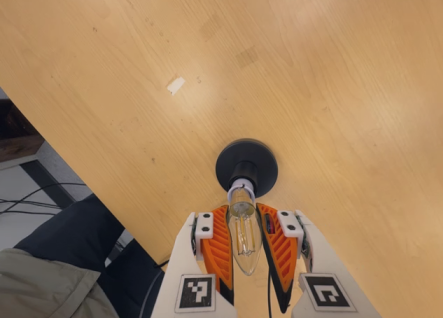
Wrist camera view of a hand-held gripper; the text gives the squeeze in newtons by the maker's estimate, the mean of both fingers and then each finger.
{"total": 17.5, "left": 17.8, "right": 17.3}